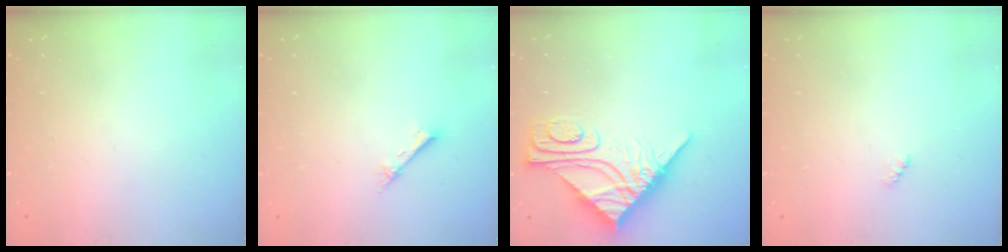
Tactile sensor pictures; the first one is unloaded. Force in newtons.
{"total": 2.3, "press": 2.3, "slide": 0.3}
{"total": 13.7, "press": 13.7, "slide": 1.2}
{"total": 2.3, "press": 2.2, "slide": 0.5}